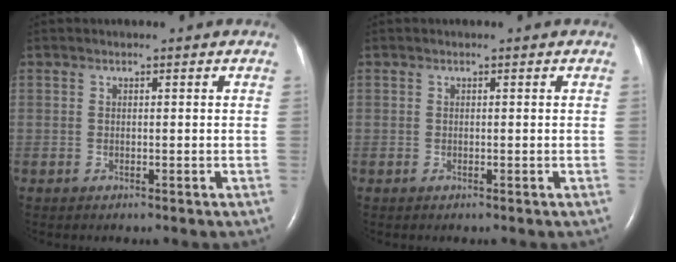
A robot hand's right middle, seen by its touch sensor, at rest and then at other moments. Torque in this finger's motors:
{"motor_torque": [0.06, -0.08, 0.01, 0.00]}